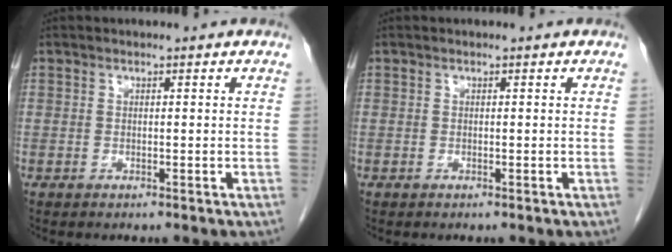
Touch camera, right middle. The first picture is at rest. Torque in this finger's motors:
{"motor_torque": [-0.08, 0.36, -0.02, 0.00]}